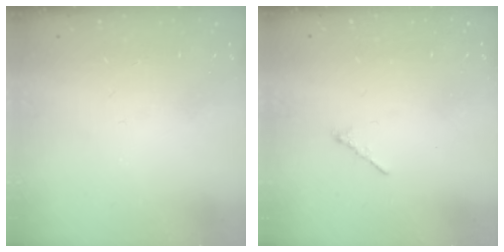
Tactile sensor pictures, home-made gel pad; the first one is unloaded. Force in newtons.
{"total": 0.8, "press": 0.7, "slide": 0.4}